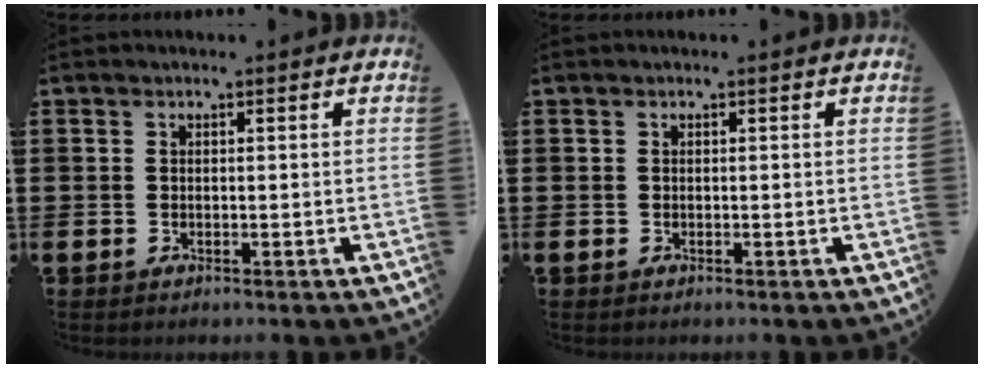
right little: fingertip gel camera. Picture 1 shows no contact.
{"total": 0.0}